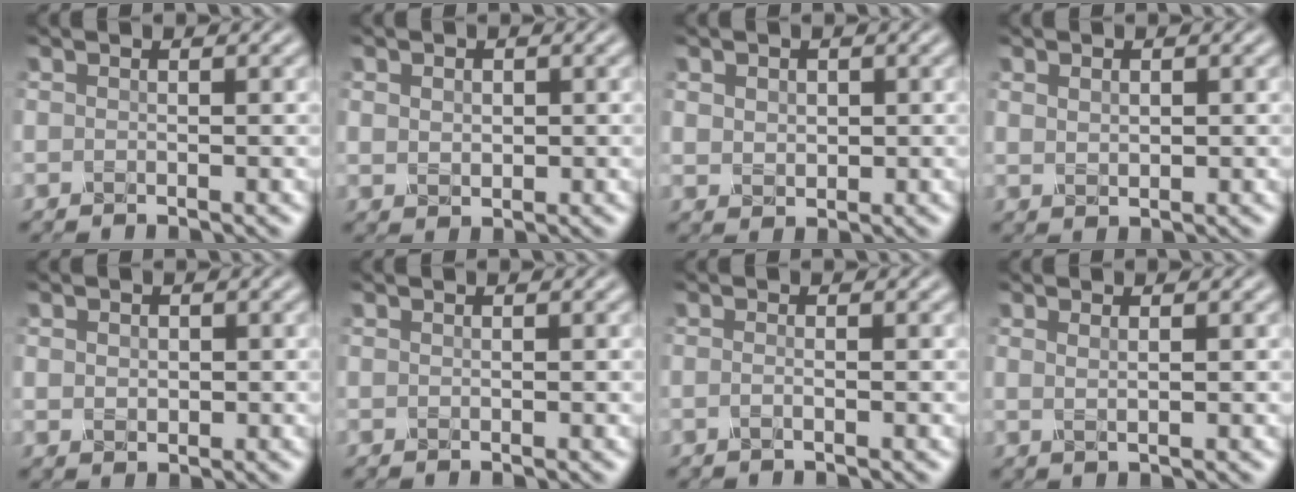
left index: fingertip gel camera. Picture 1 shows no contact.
{"total": 1.4, "force": [0.4, 1.1, 0.9], "torque": [-0.016, -0.002, 0.009]}
{"total": 1.6, "force": [0.6, 1.3, 0.8], "torque": [-0.018, -0.003, 0.014]}
{"total": 1.3, "force": [0.5, 0.8, 0.9], "torque": [-0.018, -0.001, 0.013]}
{"total": 1.2, "force": [0.2, 1.0, 0.7], "torque": [-0.013, -0.002, 0.006]}
{"total": 0.0}
{"total": 0.9, "force": [-0.3, 0.3, 0.8], "torque": [-0.014, -0.004, -0.011]}
{"total": 1.1, "force": [0.5, 0.4, 0.9], "torque": [-0.014, 0.000, 0.007]}